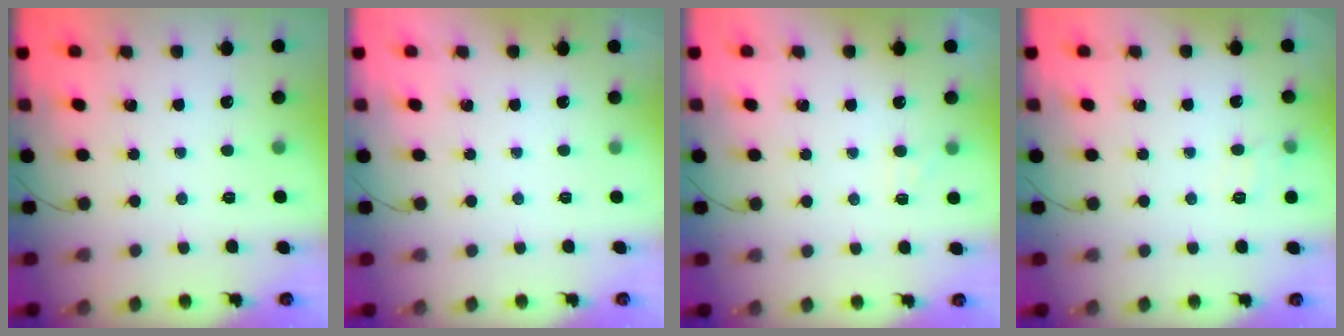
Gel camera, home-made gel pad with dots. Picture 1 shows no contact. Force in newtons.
{"total": 1.9, "press": 1.9, "slide": 0.3}
{"total": 3.7, "press": 3.4, "slide": 1.3}
{"total": 4.5, "press": 4.1, "slide": 1.9}